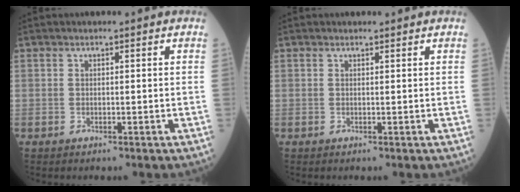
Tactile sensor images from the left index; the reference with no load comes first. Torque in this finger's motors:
{"motor_torque": [0.09, 0.08, -0.24, -0.01]}